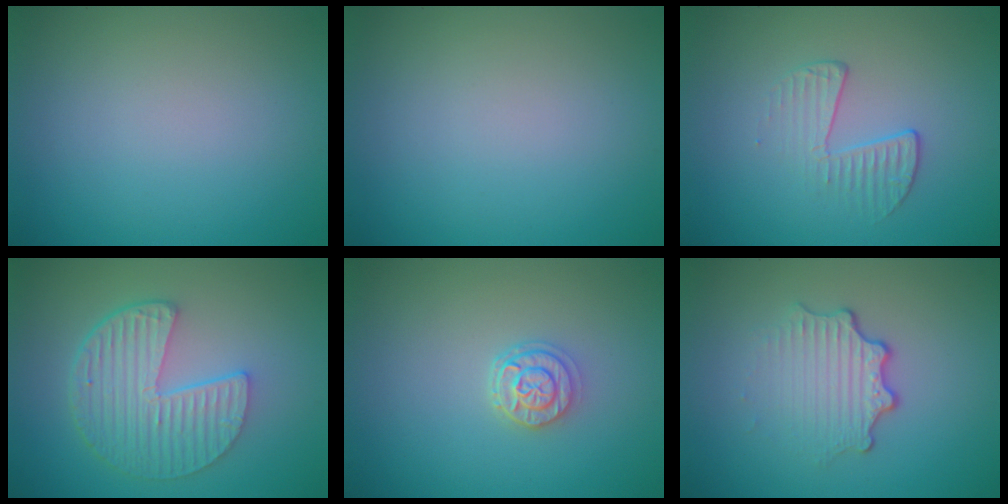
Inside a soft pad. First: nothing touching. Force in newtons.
{"total": 0.0}
{"total": 2.1, "press": 1.0, "slide": 1.8}
{"total": 6.0, "press": 4.3, "slide": 4.2}
{"total": 2.3, "press": 2.0, "slide": 1.1}
{"total": 3.4, "press": 2.6, "slide": 2.3}